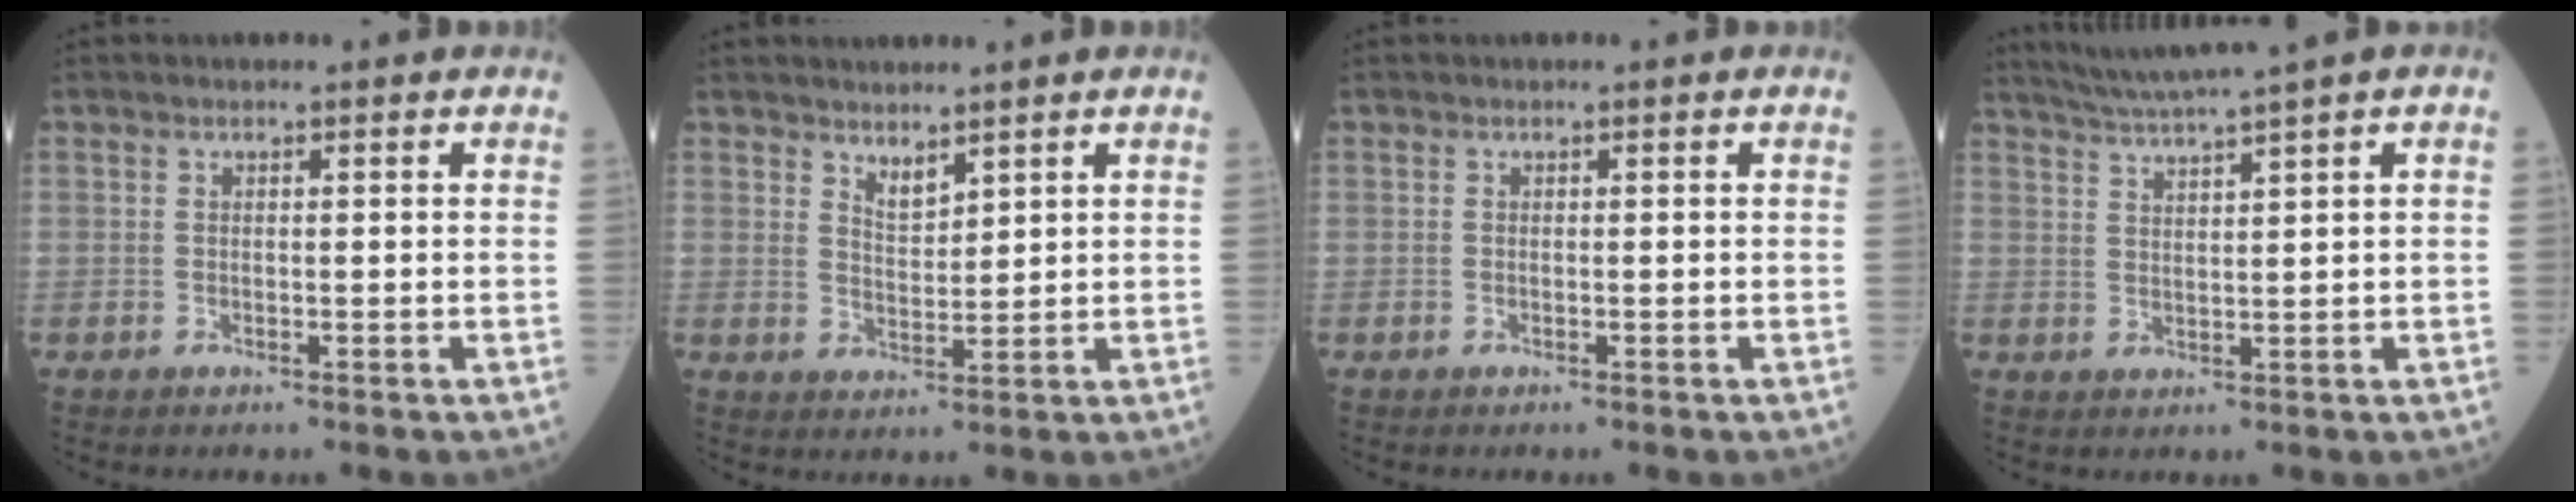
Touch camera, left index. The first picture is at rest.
{"total": 2.7, "force": [2.3, 0.7, 1.2], "torque": [-0.028, -0.011, 0.051]}
{"total": 0.0}
{"total": 6.2, "force": [5.0, -1.6, 3.2], "torque": [-0.063, 0.008, 0.094]}